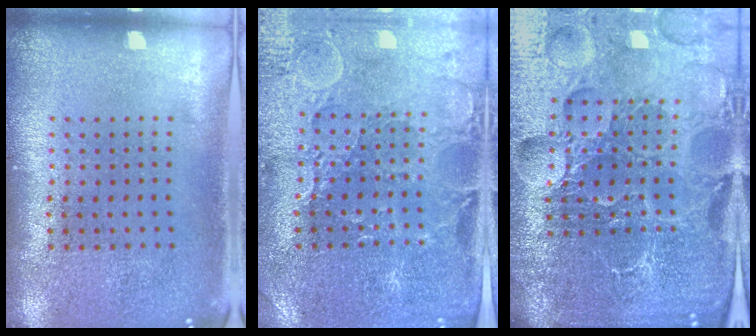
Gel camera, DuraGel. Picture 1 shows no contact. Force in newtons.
{"total": 1.6, "press": 1.5, "slide": 0.5}
{"total": 5.8, "press": 5.4, "slide": 2.3}